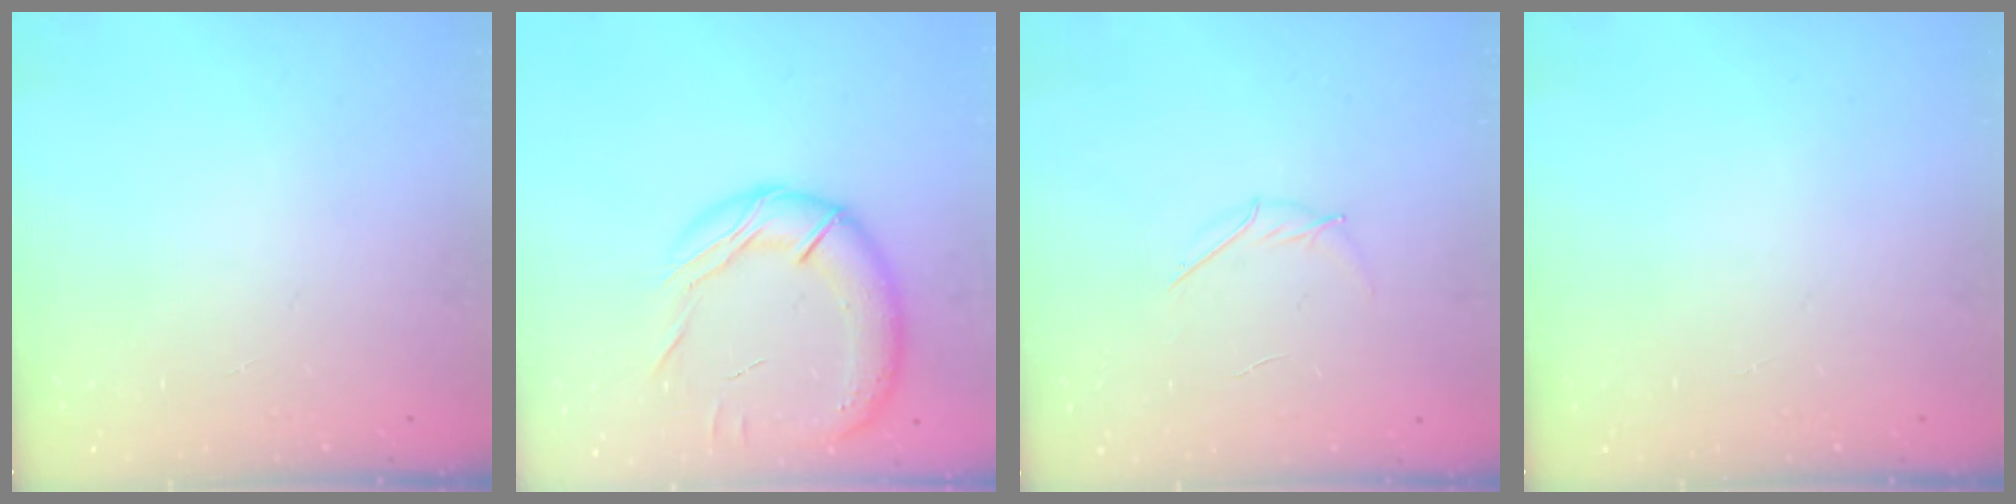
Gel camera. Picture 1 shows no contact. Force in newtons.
{"total": 17.8, "press": 17.6, "slide": 2.9}
{"total": 3.8, "press": 3.6, "slide": 1.1}
{"total": 0.0}